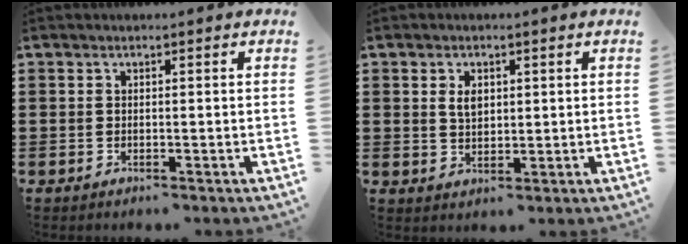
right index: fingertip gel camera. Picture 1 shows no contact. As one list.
[{"total": 2.7, "force": [0.8, 1.6, 1.9], "torque": [-0.043, 0.007, 0.014]}]